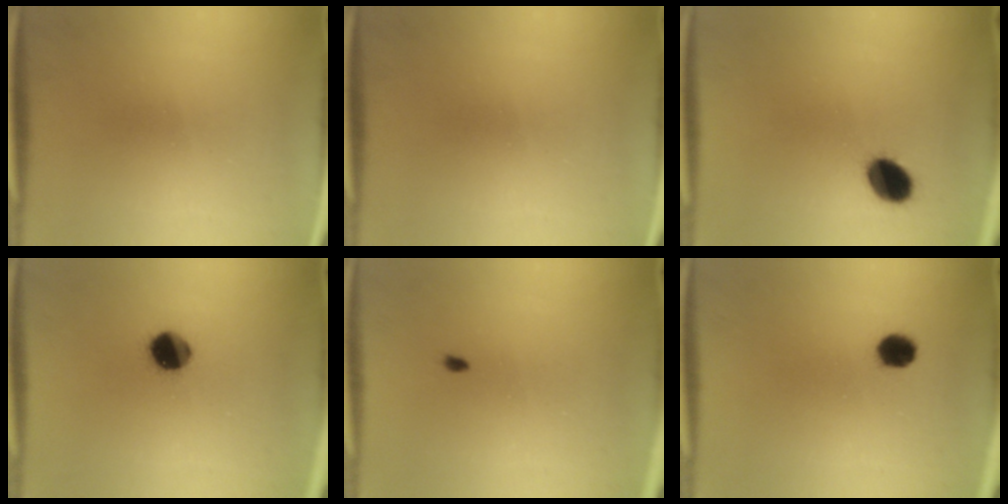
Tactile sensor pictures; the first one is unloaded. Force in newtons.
{"total": 0.0}
{"total": 6.9}
{"total": 8.3}
{"total": 1.4}
{"total": 4.0}